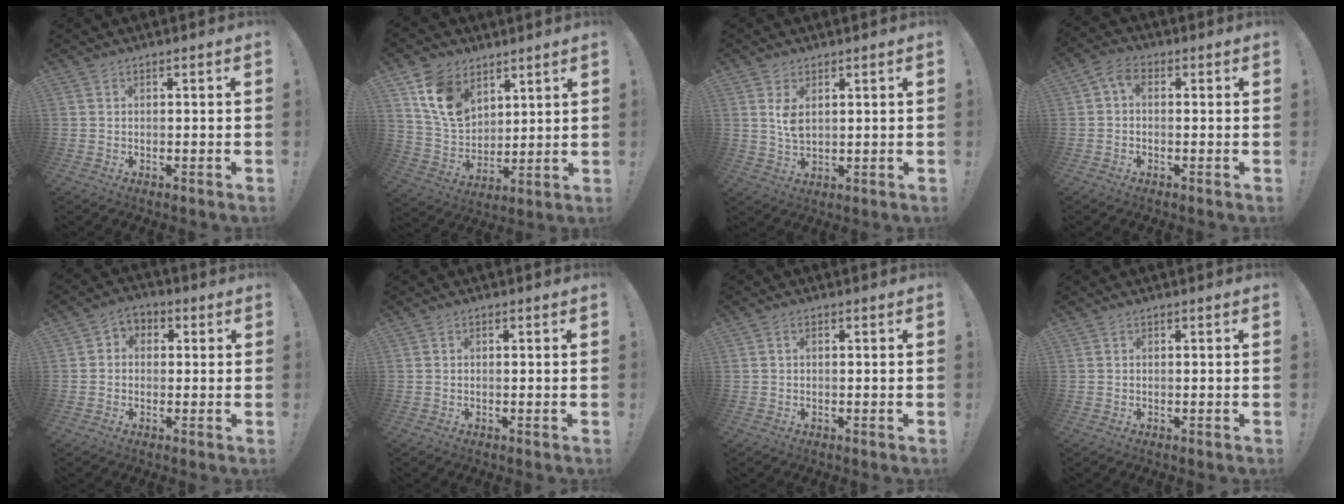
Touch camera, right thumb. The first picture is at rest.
{"total": 13.9, "force": [7.9, 9.3, 6.6], "torque": [-0.123, -0.033, 0.160]}
{"total": 4.6, "force": [1.8, 2.5, 3.4], "torque": [-0.061, -0.011, 0.029]}
{"total": 4.1, "force": [0.5, 2.4, 3.2], "torque": [-0.060, 0.005, 0.012]}
{"total": 4.1, "force": [-0.9, 3.6, 1.6], "torque": [-0.026, 0.014, -0.015]}
{"total": 0.0}
{"total": 0.9, "force": [0.1, 0.5, 0.7], "torque": [-0.017, 0.004, 0.002]}
{"total": 0.0}